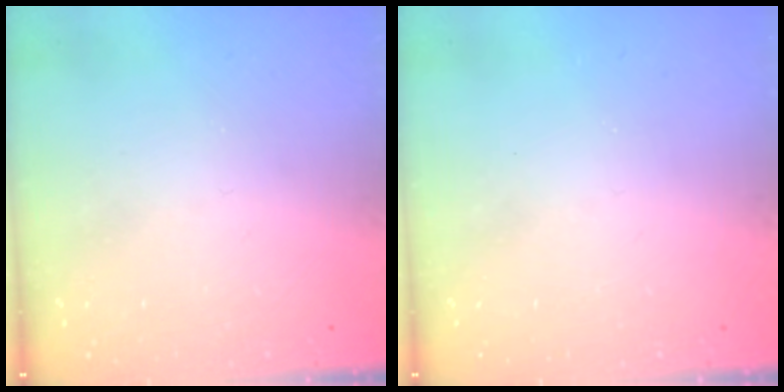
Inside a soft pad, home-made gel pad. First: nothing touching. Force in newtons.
{"total": 0.0}